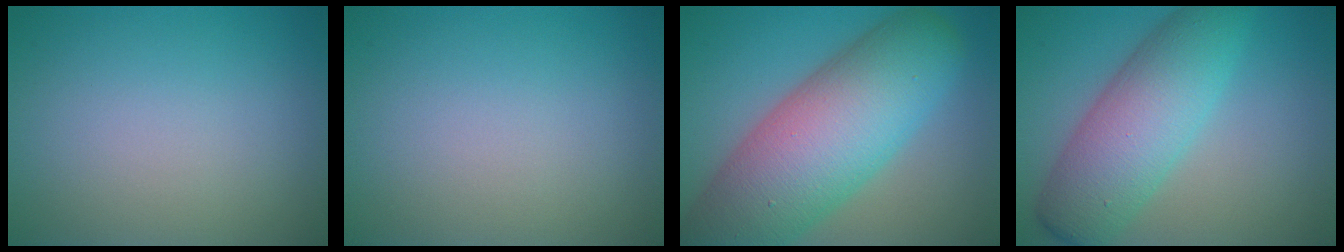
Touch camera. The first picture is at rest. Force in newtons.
{"total": 0.0}
{"total": 13.2, "press": 13.2, "slide": 0.4}
{"total": 7.6, "press": 7.6, "slide": 0.2}